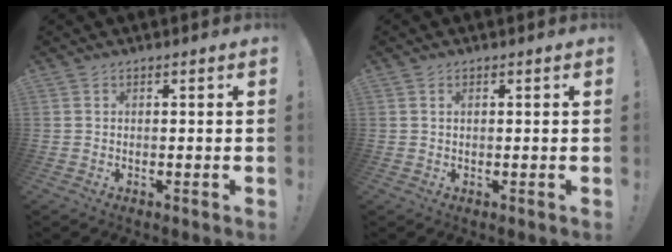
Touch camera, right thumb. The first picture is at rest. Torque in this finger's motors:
{"motor_torque": [-0.01, -0.17, -0.23, 0.06, 0.09]}